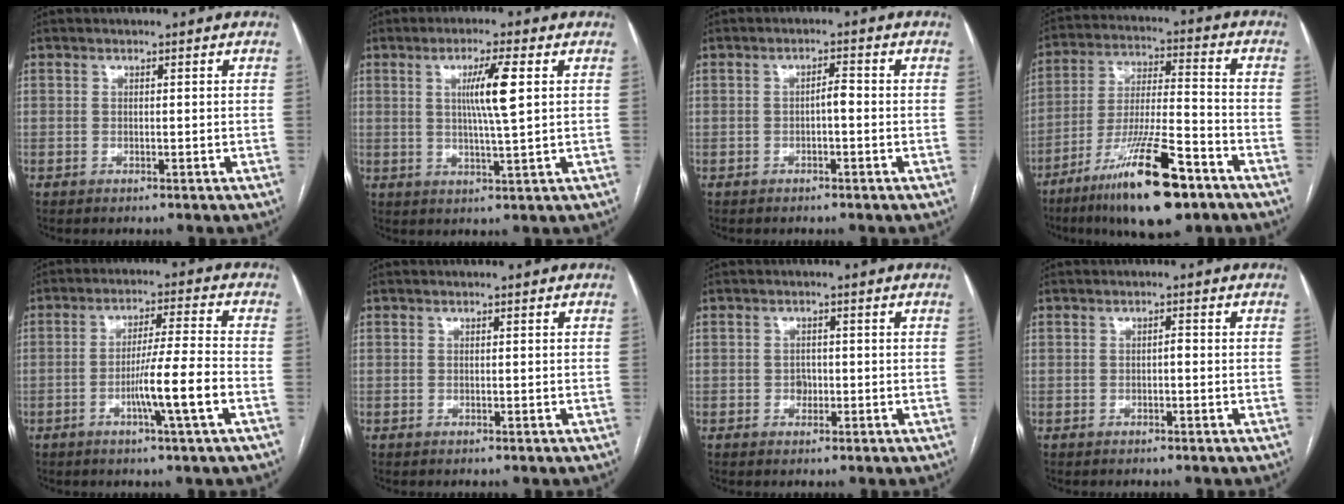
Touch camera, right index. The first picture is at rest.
{"total": 6.6, "force": [1.6, -0.4, 6.4], "torque": [-0.115, -0.003, 0.029]}
{"total": 1.9, "force": [-0.5, 0.5, 1.8], "torque": [-0.026, 0.005, -0.009]}
{"total": 17.2, "force": [-10.7, 2.5, 13.2], "torque": [-0.239, -0.027, -0.186]}
{"total": 8.7, "force": [-3.1, -1.0, 8.1], "torque": [-0.138, -0.003, -0.055]}
{"total": 0.0}
{"total": 1.5, "force": [-0.4, 1.3, 0.8], "torque": [-0.009, 0.005, -0.004]}
{"total": 0.8, "force": [-0.2, 0.3, 0.8], "torque": [-0.011, 0.003, -0.005]}